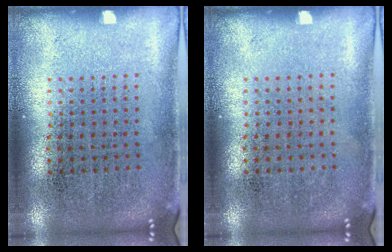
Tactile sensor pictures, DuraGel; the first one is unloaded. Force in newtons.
{"total": 0.0}